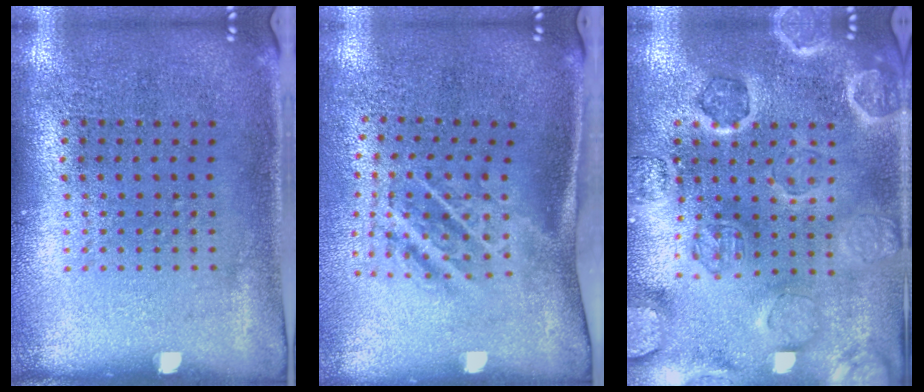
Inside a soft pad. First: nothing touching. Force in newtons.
{"total": 1.8, "press": 1.1, "slide": 1.4}
{"total": 2.6, "press": 2.6, "slide": 0.2}